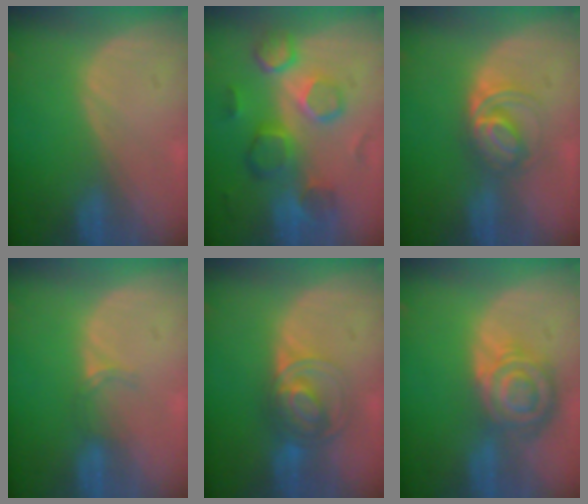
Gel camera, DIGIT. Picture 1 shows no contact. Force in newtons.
{"total": 9.9, "press": 9.0, "slide": 4.2}
{"total": 5.5, "press": 5.3, "slide": 1.3}
{"total": 1.9, "press": 1.5, "slide": 1.2}
{"total": 7.6, "press": 6.2, "slide": 4.3}
{"total": 8.4, "press": 7.3, "slide": 4.2}